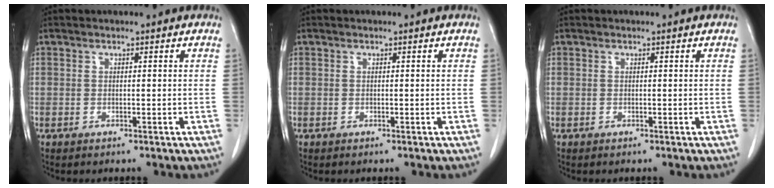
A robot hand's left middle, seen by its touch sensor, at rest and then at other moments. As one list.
[{"total": 0.0}, {"total": 0.0}]